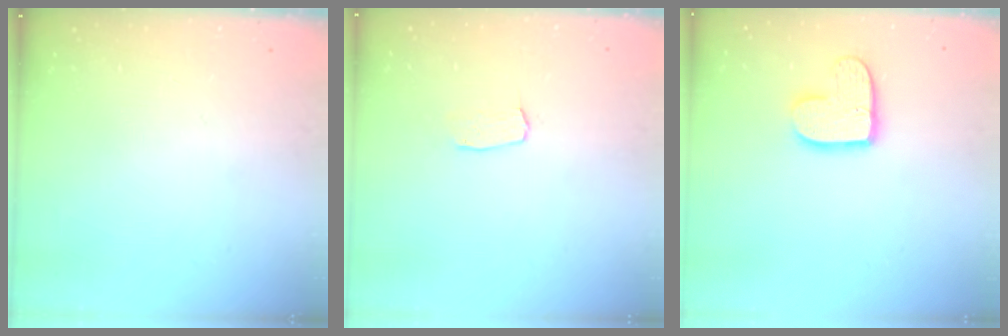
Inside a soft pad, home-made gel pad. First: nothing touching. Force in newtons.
{"total": 2.9, "press": 2.9, "slide": 0.2}
{"total": 11.5, "press": 11.4, "slide": 1.0}